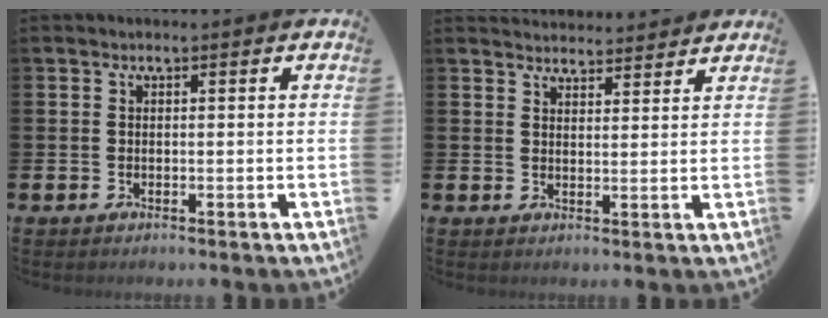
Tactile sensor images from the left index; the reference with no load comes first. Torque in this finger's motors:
{"motor_torque": [0.41, -0.55, 0.06, -0.03]}